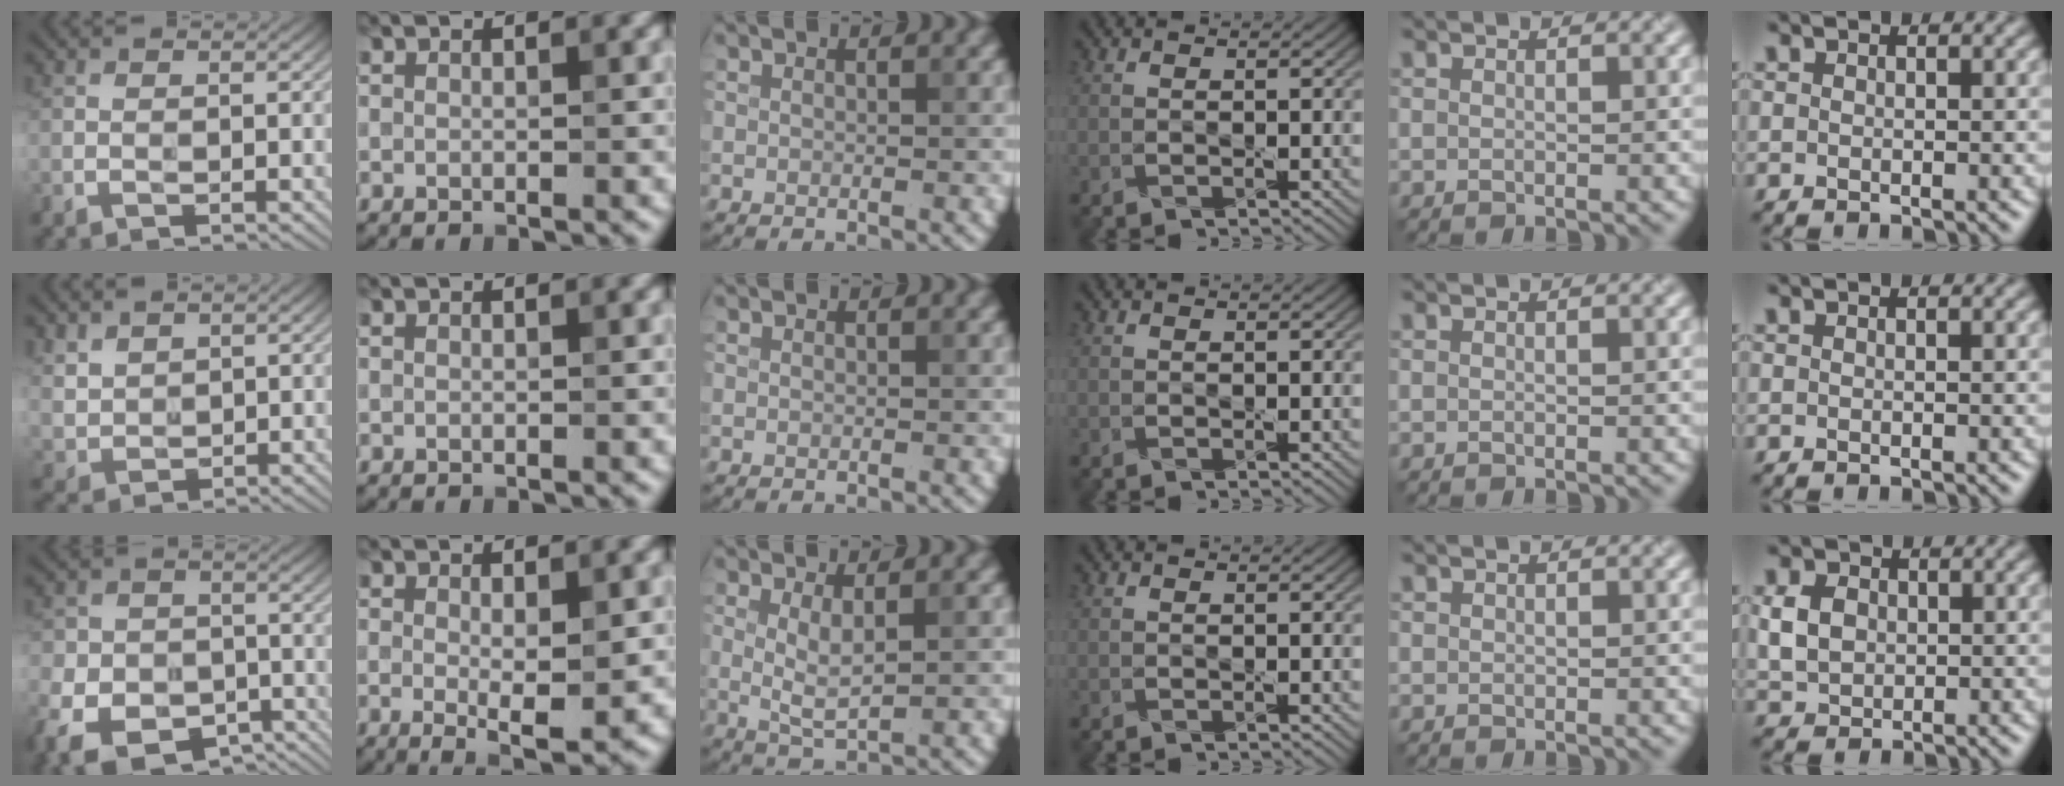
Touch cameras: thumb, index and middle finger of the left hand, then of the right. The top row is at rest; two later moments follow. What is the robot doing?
{"motion": "wipe", "object": "plastic plate"}